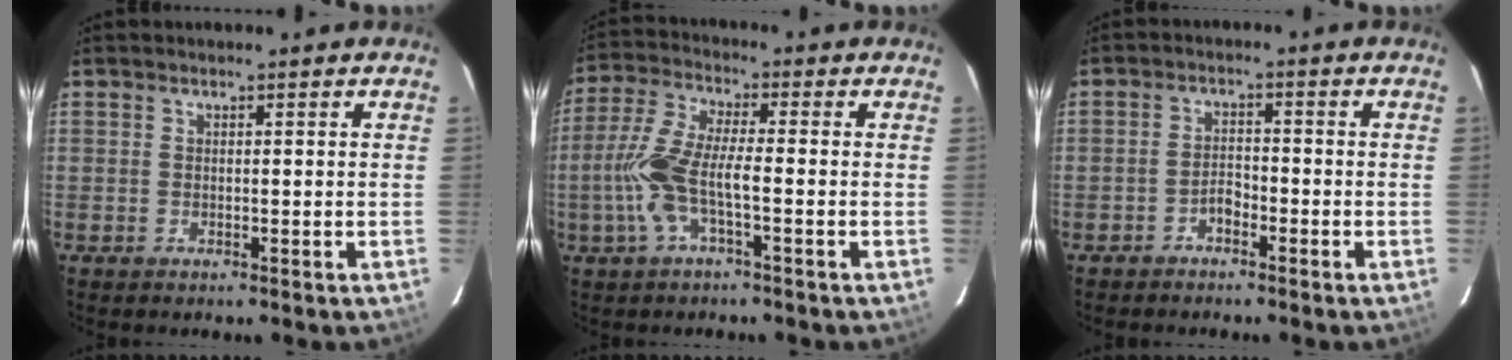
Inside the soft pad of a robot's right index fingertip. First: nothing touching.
{"total": 9.0, "force": [-2.6, 1.7, 8.4], "torque": [-0.192, 0.004, -0.050]}
{"total": 2.3, "force": [-1.8, 1.0, 1.0], "torque": [-0.020, 0.008, -0.029]}